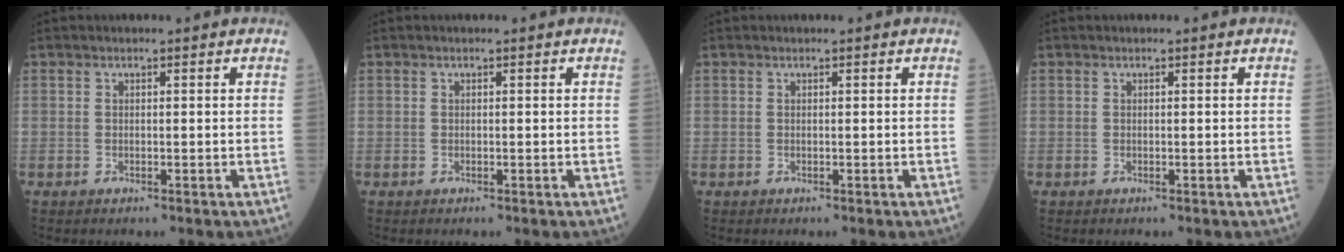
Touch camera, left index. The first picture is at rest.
{"total": 0.0}
{"total": 0.0}
{"total": 0.0}